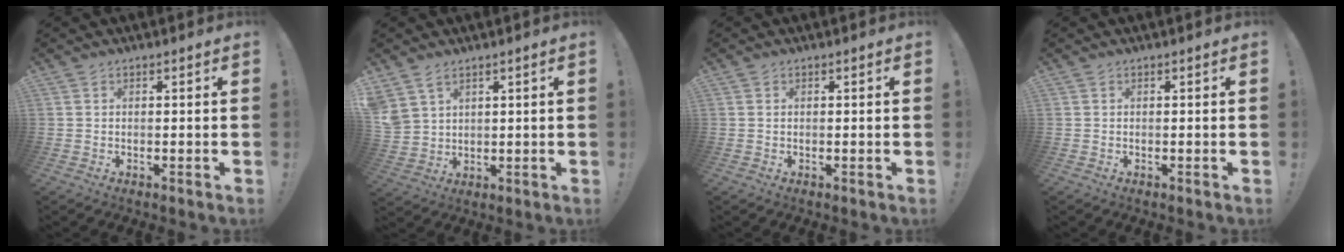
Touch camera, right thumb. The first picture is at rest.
{"total": 5.3, "force": [3.6, 3.5, 1.9], "torque": [-0.047, -0.011, 0.077]}
{"total": 0.0}
{"total": 0.0}